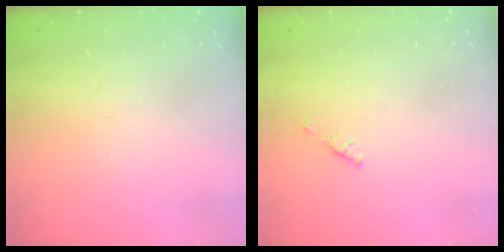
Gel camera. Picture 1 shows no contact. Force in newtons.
{"total": 2.1, "press": 2.0, "slide": 0.6}